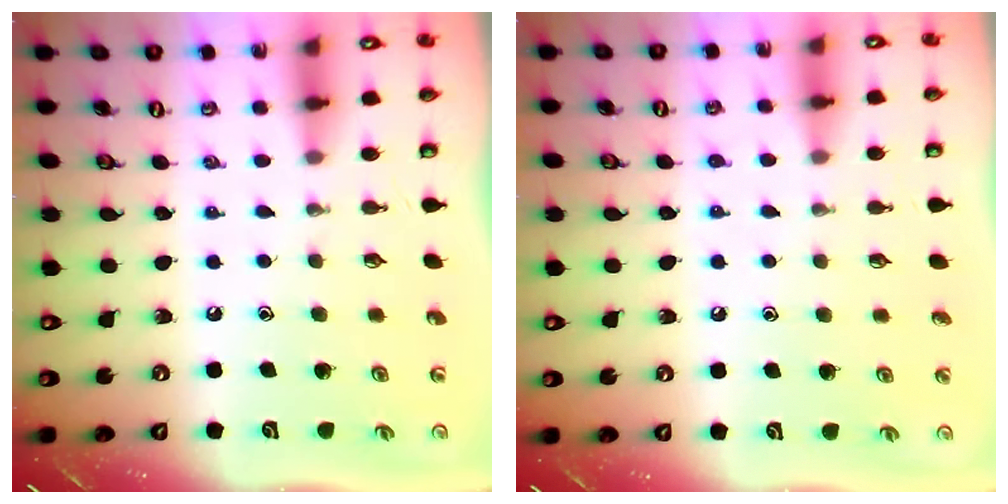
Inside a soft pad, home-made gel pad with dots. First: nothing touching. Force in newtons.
{"total": 4.2, "press": 4.1, "slide": 0.5}